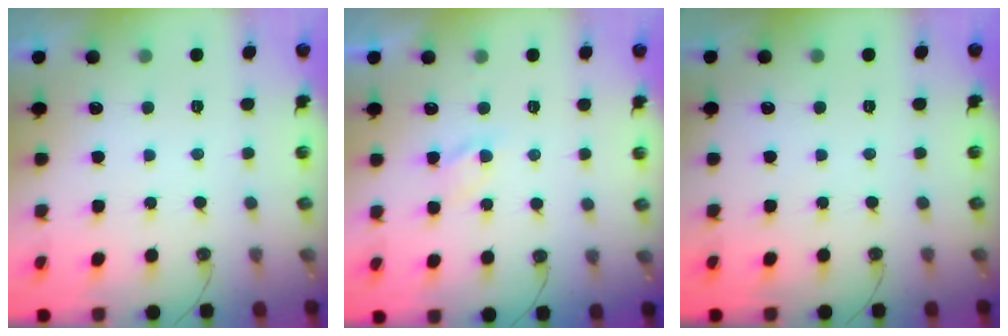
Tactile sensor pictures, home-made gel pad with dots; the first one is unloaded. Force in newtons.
{"total": 2.9, "press": 2.8, "slide": 0.6}
{"total": 0.0}